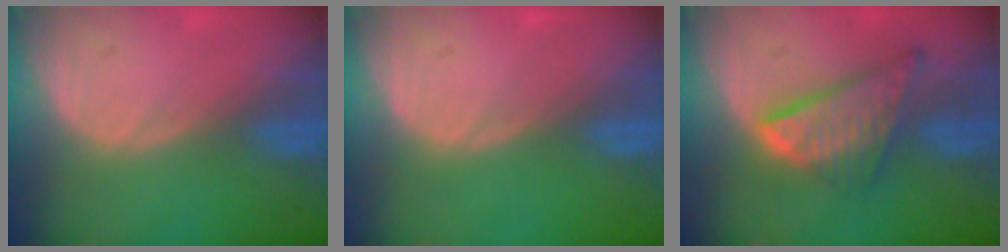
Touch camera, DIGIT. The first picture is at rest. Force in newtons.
{"total": 0.0}
{"total": 8.7, "press": 7.5, "slide": 4.4}